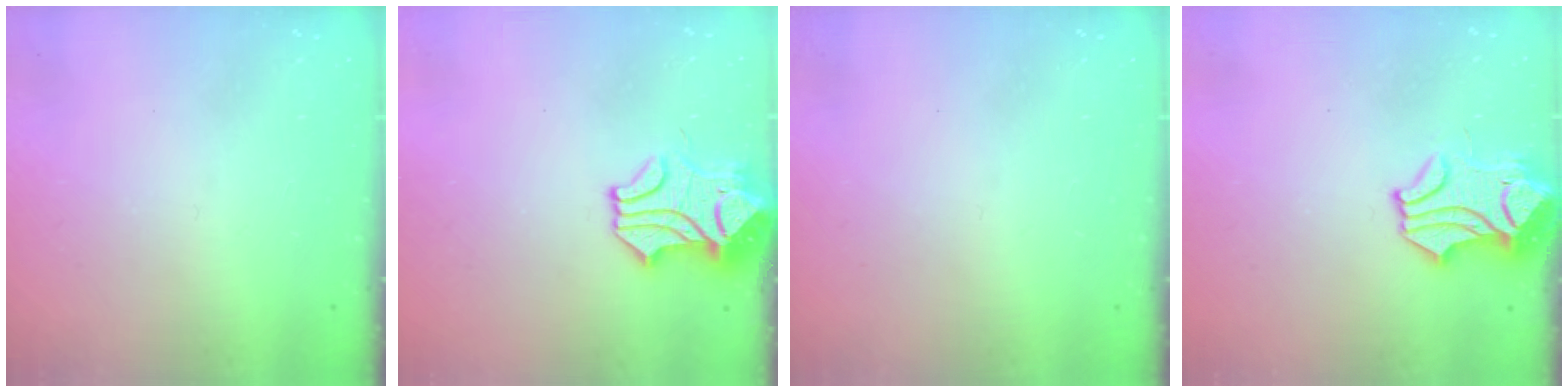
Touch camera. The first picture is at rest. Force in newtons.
{"total": 2.7, "press": 2.4, "slide": 1.1}
{"total": 0.0}
{"total": 1.6, "press": 0.8, "slide": 1.3}